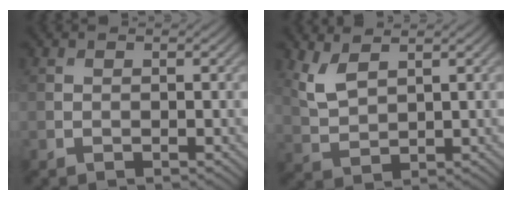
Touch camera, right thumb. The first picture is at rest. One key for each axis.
{"total": 4.2, "fx": 2.5, "fy": 1.8, "fz": 2.8, "tx": -0.078, "ty": 0.000, "tz": 0.059}